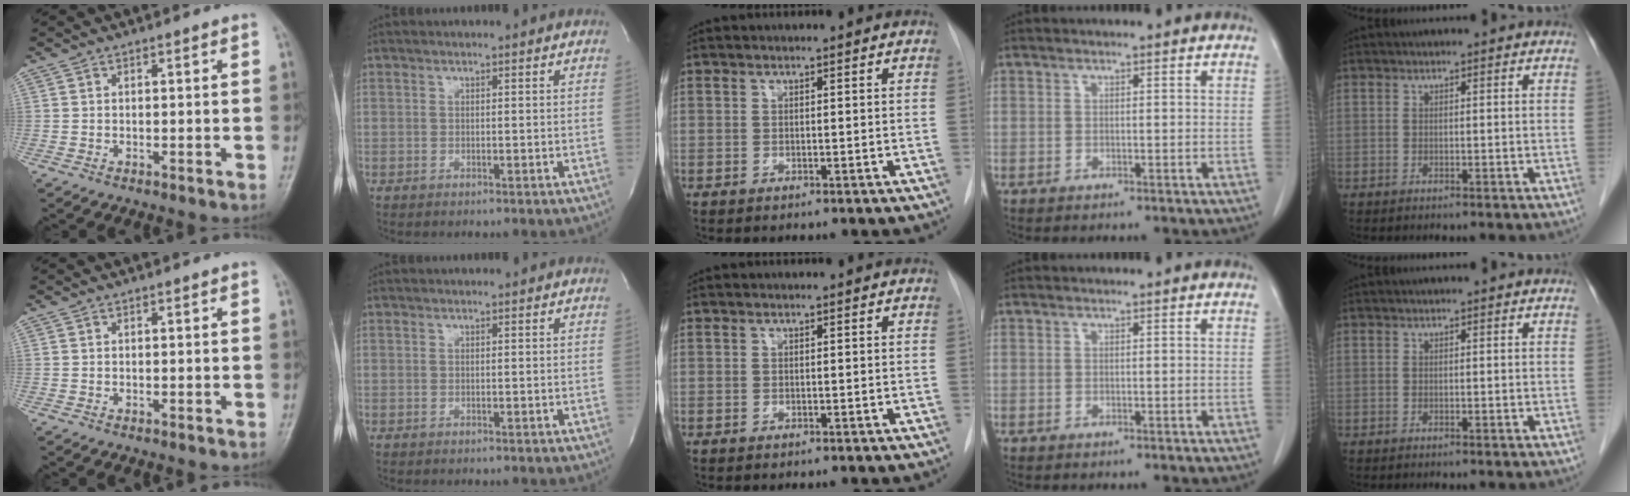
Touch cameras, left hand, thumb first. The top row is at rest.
{}